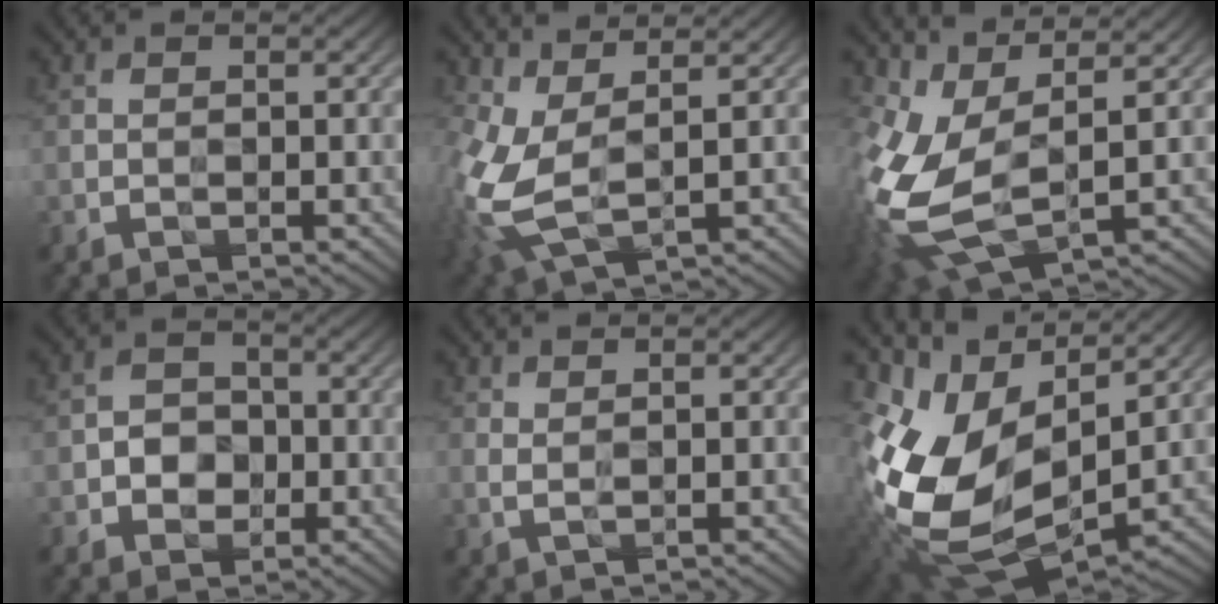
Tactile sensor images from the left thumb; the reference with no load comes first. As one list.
[{"total": 9.7, "force": [0.5, 5.6, 8.0], "torque": [-0.227, -0.020, 0.016]}, {"total": 13.7, "force": [0.7, 8.1, 11.0], "torque": [-0.290, -0.027, 0.027]}, {"total": 4.0, "force": [-1.1, 3.2, 2.0], "torque": [-0.030, 0.000, -0.024]}, {"total": 1.1, "force": [0.8, 0.3, 0.7], "torque": [-0.022, -0.001, 0.017]}, {"total": 15.7, "force": [1.6, 10.0, 12.0], "torque": [-0.288, -0.028, 0.047]}]